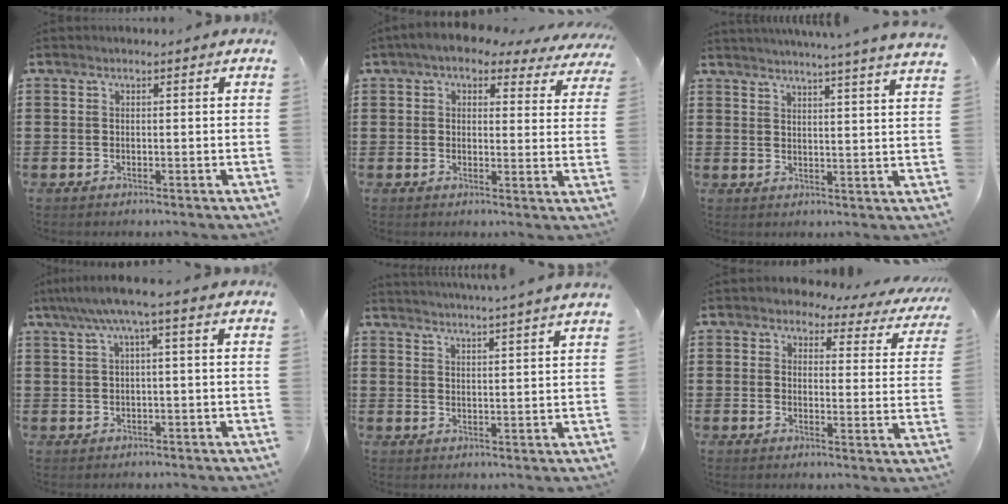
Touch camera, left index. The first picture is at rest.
{"total": 4.7, "force": [3.8, 1.7, 2.3], "torque": [-0.059, -0.008, 0.065]}
{"total": 4.2, "force": [3.9, -1.3, 1.0], "torque": [-0.033, -0.025, 0.065]}
{"total": 4.3, "force": [0.8, 0.1, 4.2], "torque": [-0.080, 0.002, 0.011]}
{"total": 3.3, "force": [3.1, -1.1, 0.4], "torque": [-0.018, -0.019, 0.053]}
{"total": 3.5, "force": [3.0, 1.4, 1.1], "torque": [-0.033, -0.015, 0.047]}